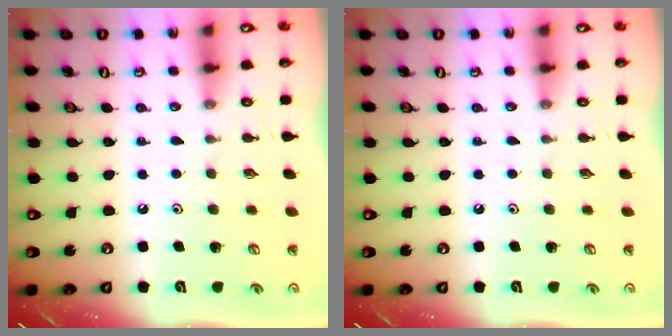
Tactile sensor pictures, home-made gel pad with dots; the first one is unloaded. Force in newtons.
{"total": 0.0}